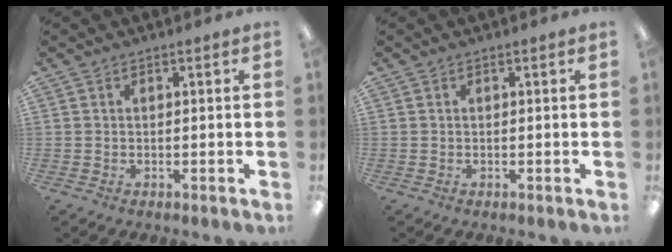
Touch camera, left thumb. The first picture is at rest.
{"total": 0.0}